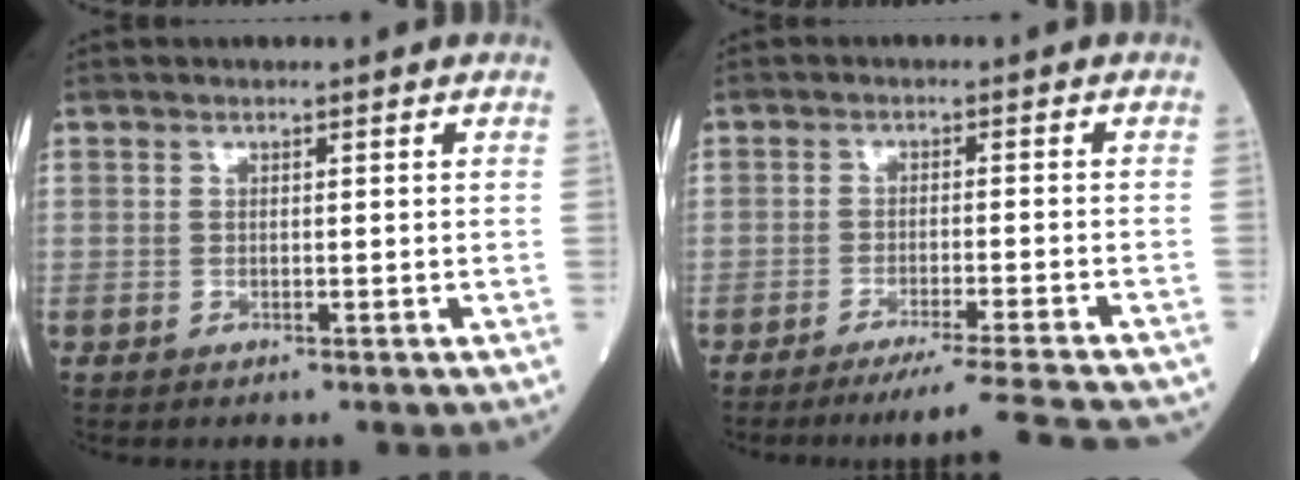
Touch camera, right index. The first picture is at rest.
{"total": 12.4, "force": [-11.5, -1.4, 4.4], "torque": [-0.040, -0.026, -0.161]}